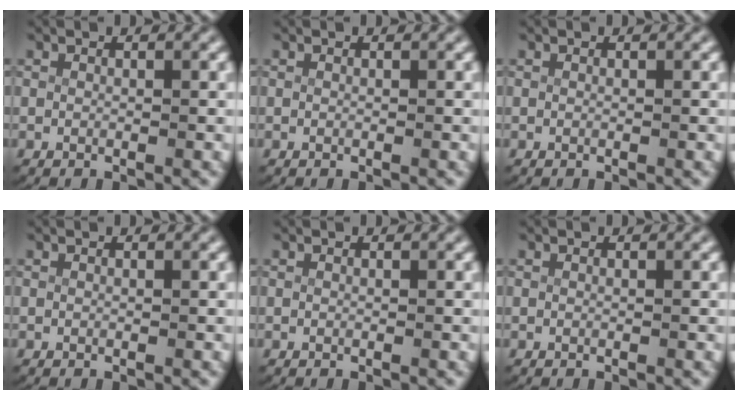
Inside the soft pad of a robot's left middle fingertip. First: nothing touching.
{"total": 0.0}
{"total": 0.0}
{"total": 0.0}
{"total": 0.0}
{"total": 0.0}